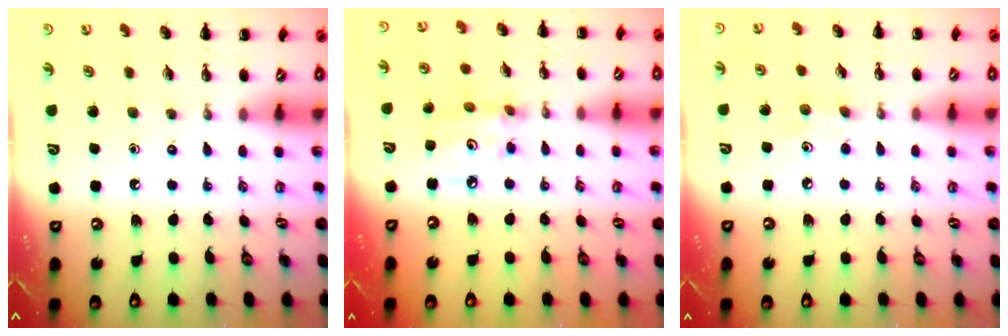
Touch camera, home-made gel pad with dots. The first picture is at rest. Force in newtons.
{"total": 5.8, "press": 5.7, "slide": 0.9}
{"total": 5.4, "press": 5.2, "slide": 1.7}